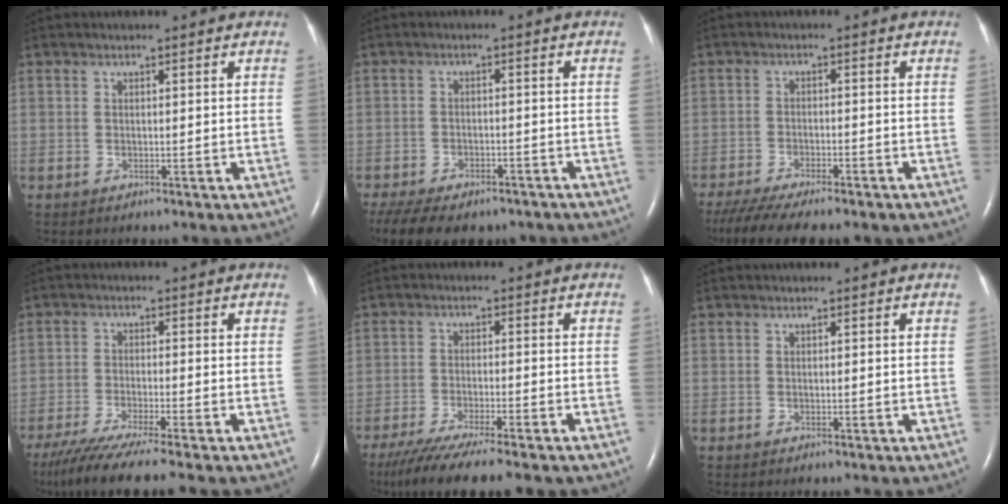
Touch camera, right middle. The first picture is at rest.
{"total": 15.9, "force": [-11.9, 7.4, 7.4], "torque": [-0.186, -0.013, -0.160]}
{"total": 13.6, "force": [-11.1, 3.0, 7.2], "torque": [-0.137, -0.020, -0.167]}
{"total": 11.1, "force": [-9.1, -0.7, 6.2], "torque": [-0.093, -0.035, -0.147]}
{"total": 12.9, "force": [-10.5, 0.9, 7.4], "torque": [-0.122, -0.034, -0.166]}
{"total": 0.0}